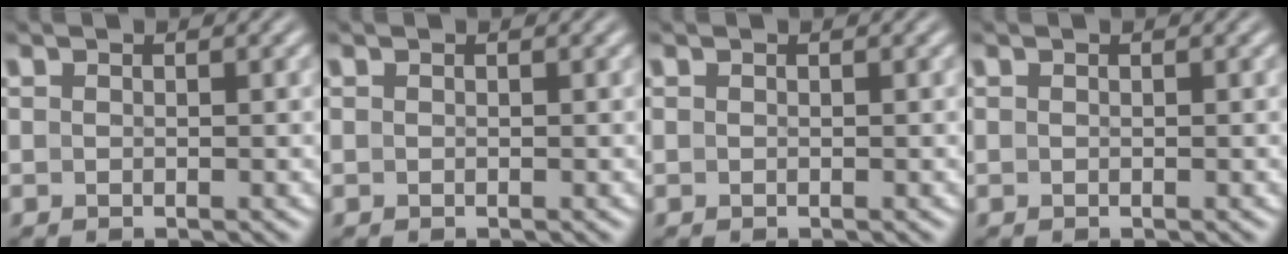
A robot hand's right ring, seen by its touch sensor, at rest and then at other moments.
{"total": 0.0}
{"total": 0.0}
{"total": 0.0}